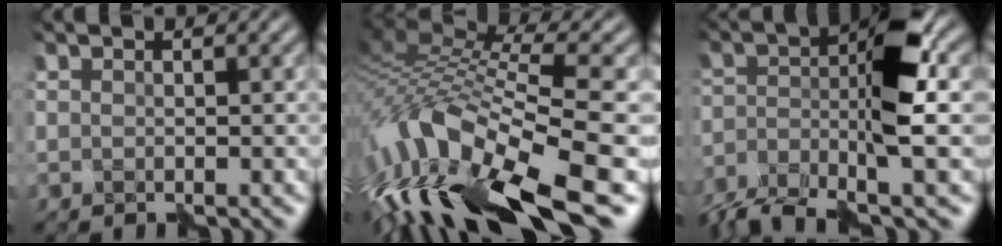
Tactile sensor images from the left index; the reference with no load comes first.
{"total": 13.1, "force": [-4.9, 4.9, 11.2], "torque": [-0.238, 0.014, -0.087]}
{"total": 9.1, "force": [-4.8, 2.1, 7.5], "torque": [-0.144, 0.009, -0.099]}